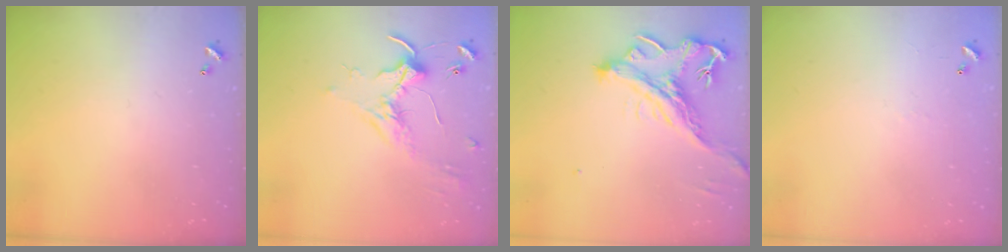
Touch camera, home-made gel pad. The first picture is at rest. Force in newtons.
{"total": 1.7, "press": 1.6, "slide": 0.4}
{"total": 2.1, "press": 1.8, "slide": 1.2}
{"total": 7.5, "press": 7.4, "slide": 0.7}